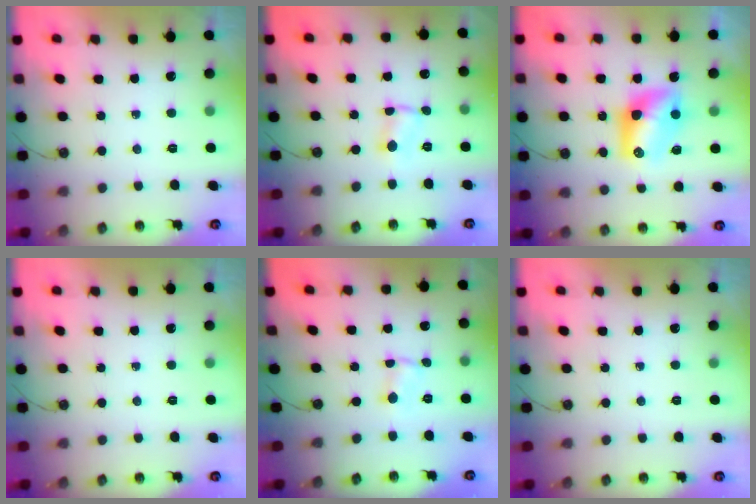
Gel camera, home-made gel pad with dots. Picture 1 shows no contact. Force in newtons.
{"total": 1.6, "press": 1.6, "slide": 0.3}
{"total": 10.3, "press": 10.3, "slide": 0.7}
{"total": 0.0}
{"total": 0.6, "press": 0.6, "slide": 0.1}
{"total": 0.0}